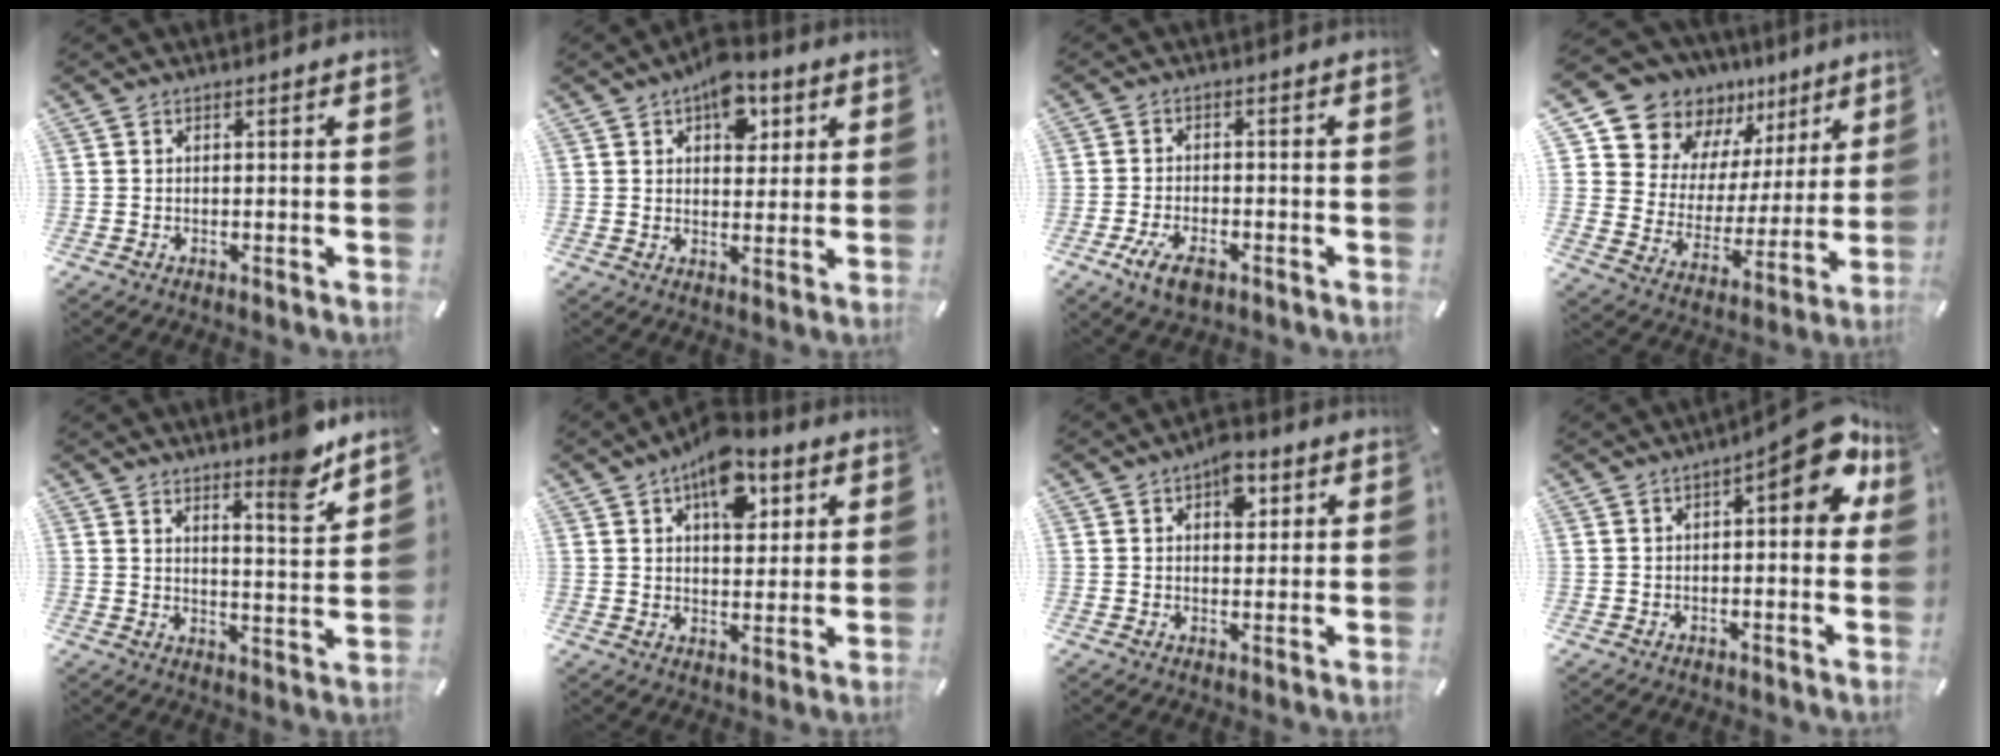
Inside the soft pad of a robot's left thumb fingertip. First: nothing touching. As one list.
[{"total": 9.2, "force": [4.5, 5.8, 5.5], "torque": [-0.056, -0.017, 0.073]}, {"total": 5.6, "force": [-3.0, 3.0, 3.6], "torque": [-0.082, 0.009, -0.056]}, {"total": 13.2, "force": [11.0, 7.3, 0.5], "torque": [-0.028, -0.112, 0.199]}, {"total": 8.9, "force": [7.8, 1.5, 4.1], "torque": [-0.042, -0.066, 0.130]}, {"total": 12.2, "force": [6.1, 7.1, 7.8], "torque": [-0.101, -0.021, 0.104]}, {"total": 6.0, "force": [2.5, 3.8, 4.0], "torque": [-0.037, -0.007, 0.036]}, {"total": 12.0, "force": [4.1, 4.6, 10.3], "torque": [-0.118, -0.028, 0.062]}]